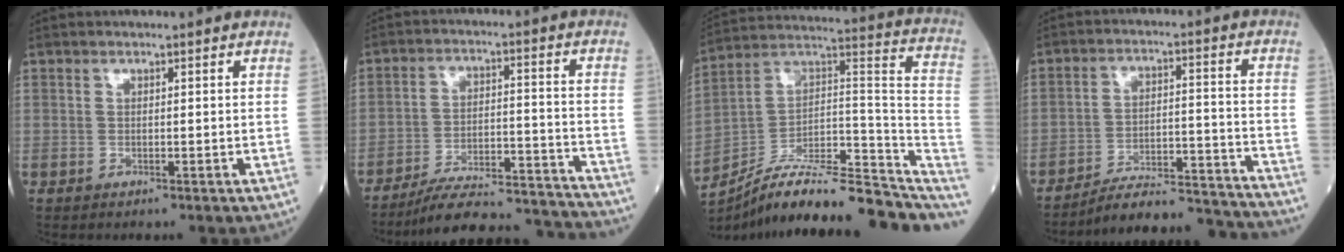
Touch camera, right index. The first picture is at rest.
{"total": 20.3, "force": [-19.4, 1.6, 5.7], "torque": [-0.074, 0.010, -0.273]}
{"total": 22.0, "force": [-18.7, 4.2, 10.8], "torque": [-0.124, 0.043, -0.295]}
{"total": 19.2, "force": [-18.6, 0.3, 4.5], "torque": [-0.054, 0.009, -0.261]}